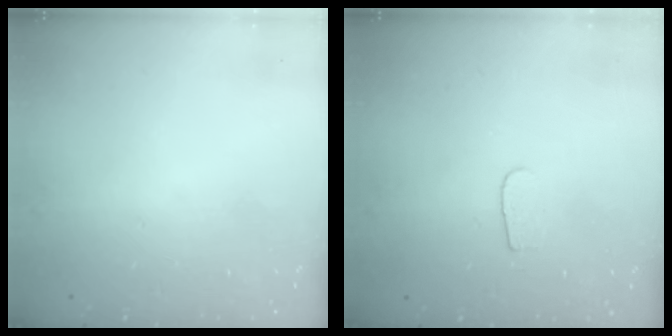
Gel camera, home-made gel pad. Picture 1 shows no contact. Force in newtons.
{"total": 4.2, "press": 4.2, "slide": 0.4}